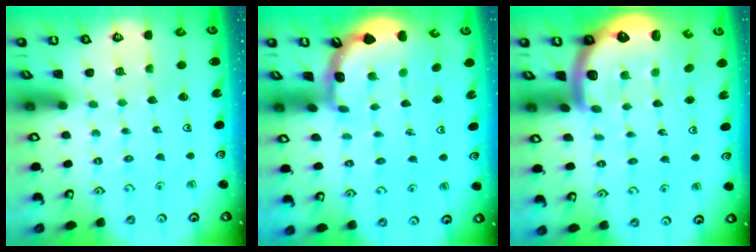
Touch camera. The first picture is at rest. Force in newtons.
{"total": 2.8, "press": 2.8, "slide": 0.2}
{"total": 5.9, "press": 5.6, "slide": 1.7}